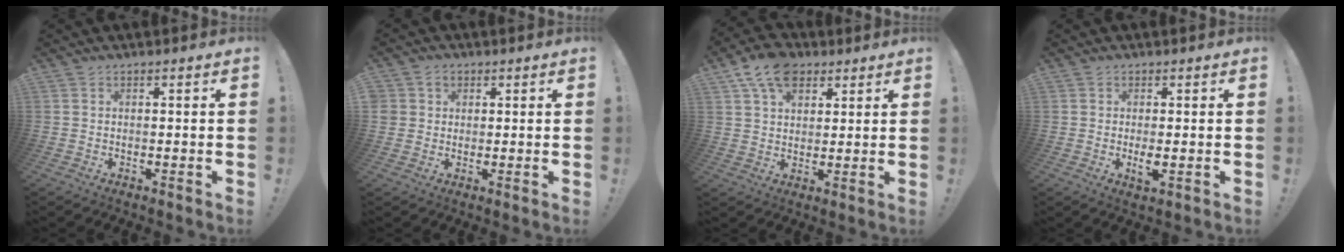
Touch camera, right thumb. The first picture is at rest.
{"total": 3.6, "force": [1.4, 3.2, 0.6], "torque": [-0.010, -0.002, 0.026]}
{"total": 11.4, "force": [6.3, 7.4, 5.9], "torque": [-0.093, -0.022, 0.119]}
{"total": 2.8, "force": [-0.1, 1.1, 2.6], "torque": [-0.037, -0.007, -0.004]}